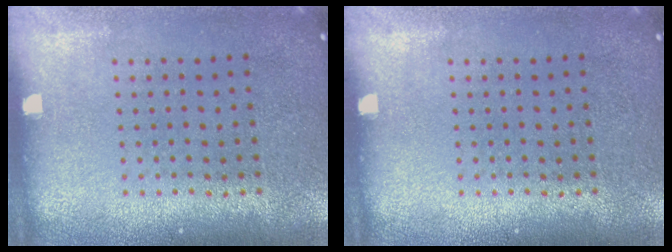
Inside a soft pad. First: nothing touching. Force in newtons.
{"total": 0.0}